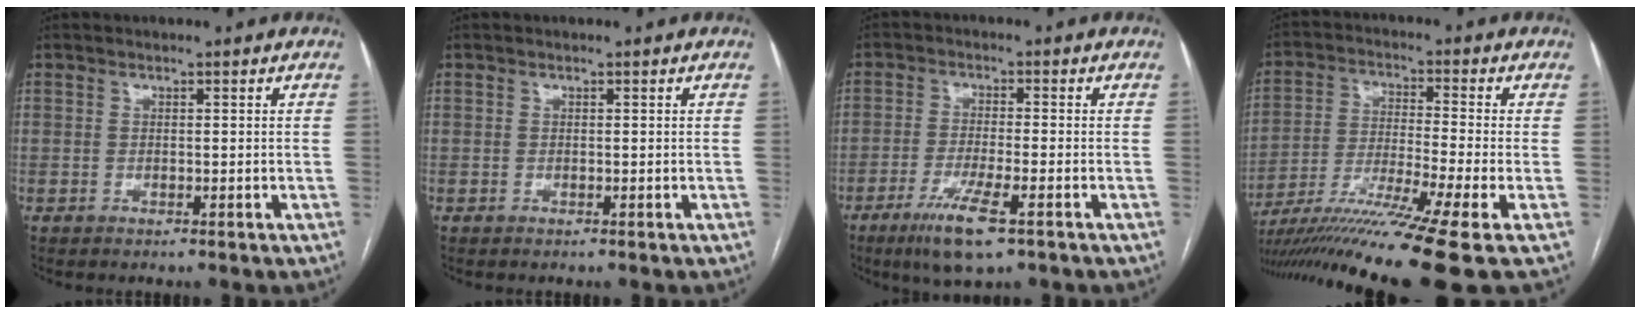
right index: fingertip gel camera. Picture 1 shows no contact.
{"total": 0.0}
{"total": 7.7, "force": [-4.5, 0.8, 6.2], "torque": [-0.121, -0.018, -0.075]}
{"total": 16.4, "force": [-11.6, -2.4, 11.3], "torque": [-0.196, -0.034, -0.202]}